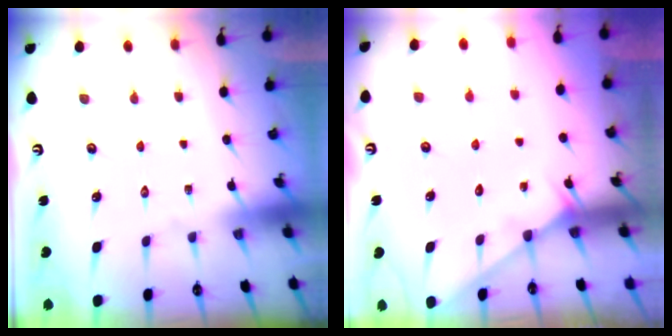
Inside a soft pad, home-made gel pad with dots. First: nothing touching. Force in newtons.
{"total": 2.7, "press": 2.7, "slide": 0.2}